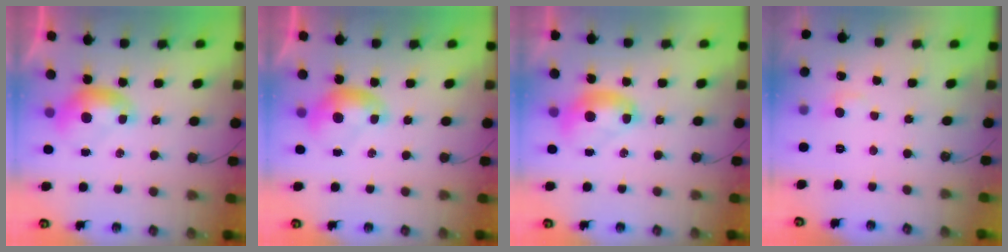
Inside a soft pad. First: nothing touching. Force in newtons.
{"total": 0.0}
{"total": 2.7, "press": 2.7, "slide": 0.1}
{"total": 1.2, "press": 0.8, "slide": 0.8}